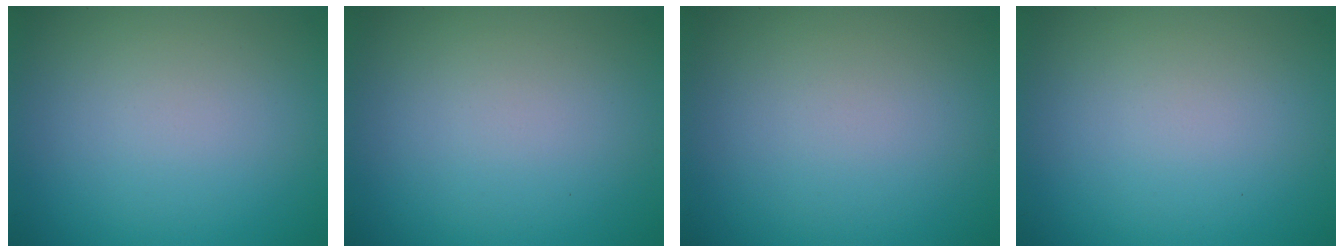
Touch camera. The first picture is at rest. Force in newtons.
{"total": 0.0}
{"total": 0.0}
{"total": 0.0}